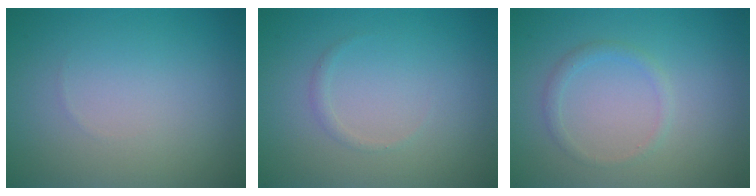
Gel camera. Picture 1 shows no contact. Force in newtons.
{"total": 0.6, "press": 0.6, "slide": 0.0}
{"total": 1.2, "press": 1.1, "slide": 0.1}